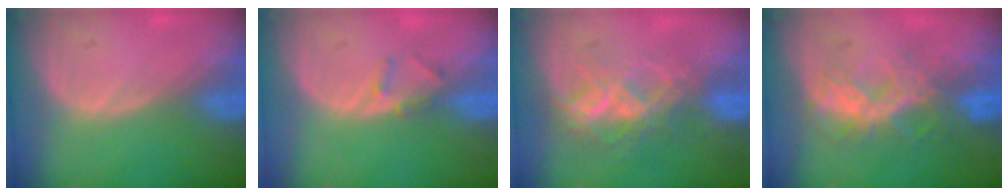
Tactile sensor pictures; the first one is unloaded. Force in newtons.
{"total": 1.8, "press": 1.5, "slide": 0.9}
{"total": 7.2, "press": 6.1, "slide": 3.8}
{"total": 6.5, "press": 6.5, "slide": 0.3}